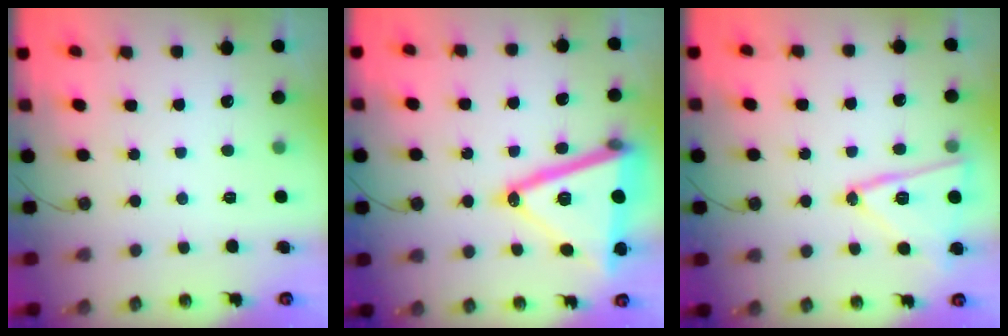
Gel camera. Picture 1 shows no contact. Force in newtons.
{"total": 23.6, "press": 23.3, "slide": 3.6}
{"total": 15.2, "press": 15.2, "slide": 0.7}